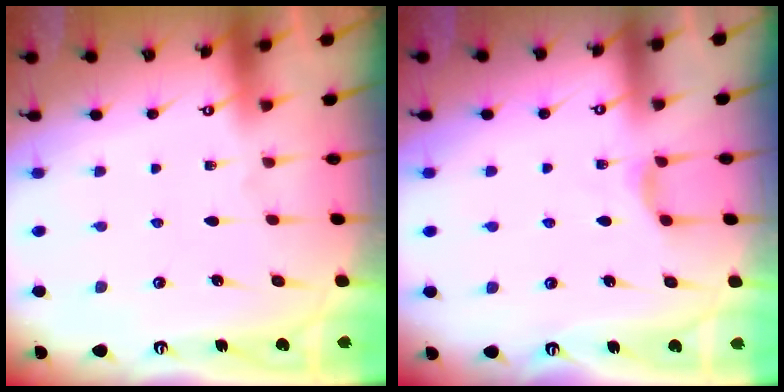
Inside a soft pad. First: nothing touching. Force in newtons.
{"total": 3.6, "press": 3.5, "slide": 0.5}